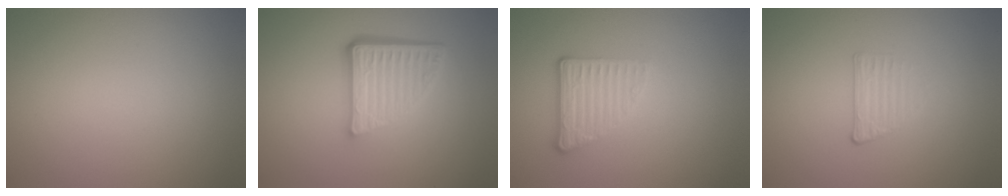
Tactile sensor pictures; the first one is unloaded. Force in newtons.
{"total": 5.4, "press": 3.7, "slide": 3.9}
{"total": 3.0, "press": 2.1, "slide": 2.1}
{"total": 1.2, "press": 0.6, "slide": 1.0}